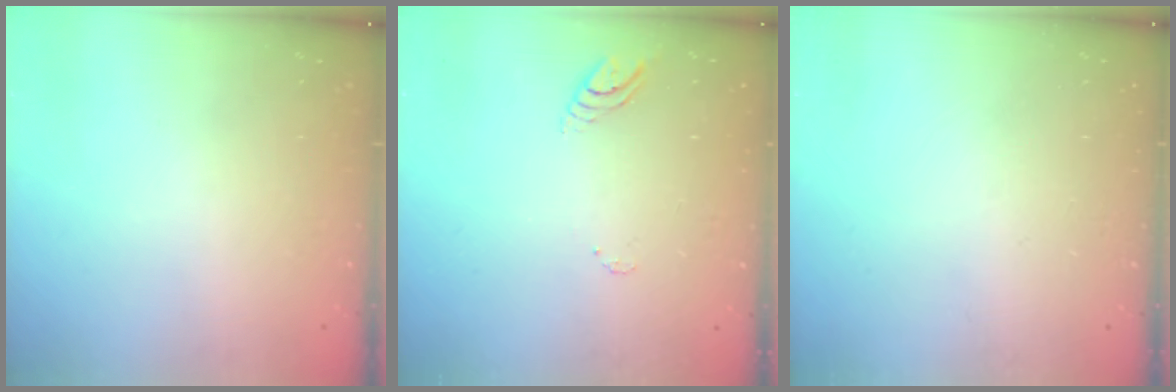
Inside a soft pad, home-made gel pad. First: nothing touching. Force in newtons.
{"total": 3.4, "press": 3.4, "slide": 0.4}
{"total": 0.0}